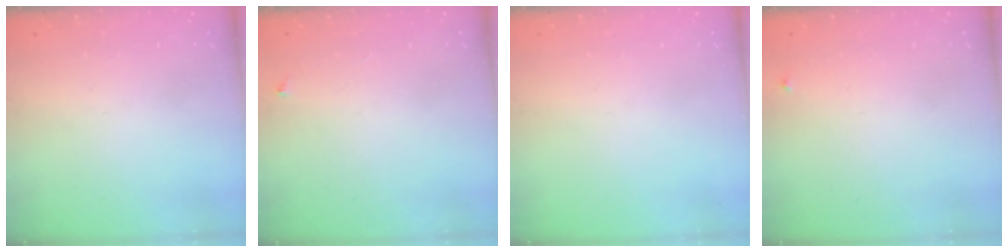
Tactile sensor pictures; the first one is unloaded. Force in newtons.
{"total": 3.2, "press": 3.2, "slide": 0.5}
{"total": 0.0}
{"total": 3.0, "press": 3.0, "slide": 0.4}